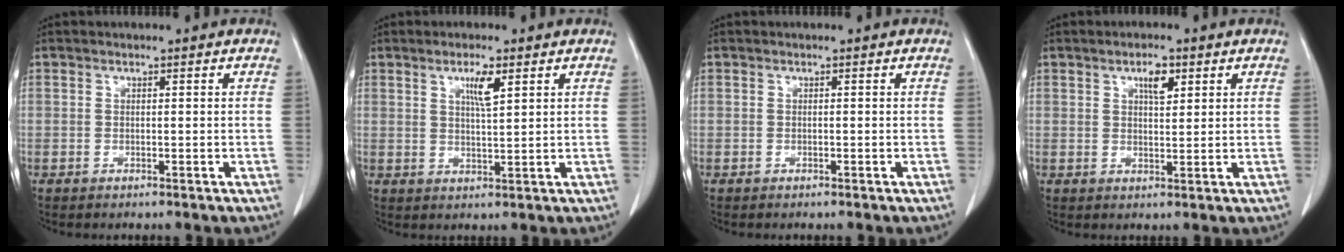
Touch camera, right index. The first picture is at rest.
{"total": 3.9, "force": [2.0, 0.4, 3.4], "torque": [-0.059, -0.003, 0.036]}
{"total": 0.0}
{"total": 3.5, "force": [1.8, 1.3, 2.7], "torque": [-0.045, -0.001, 0.030]}